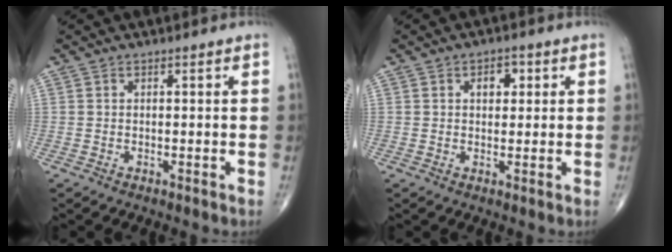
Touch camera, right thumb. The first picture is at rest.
{"total": 3.3, "force": [1.0, 2.3, 2.3], "torque": [-0.013, 0.001, 0.010]}